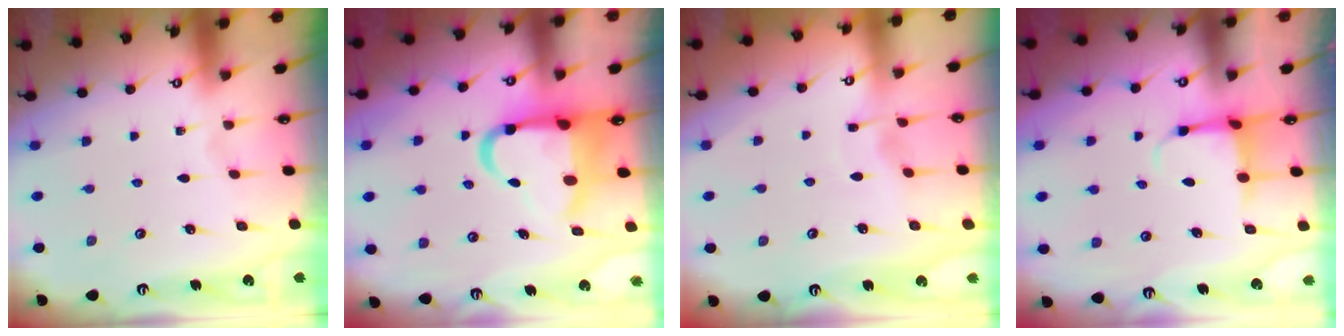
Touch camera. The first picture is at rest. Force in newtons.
{"total": 11.1, "press": 10.9, "slide": 2.4}
{"total": 3.3, "press": 3.3, "slide": 0.4}
{"total": 3.7, "press": 3.5, "slide": 1.3}